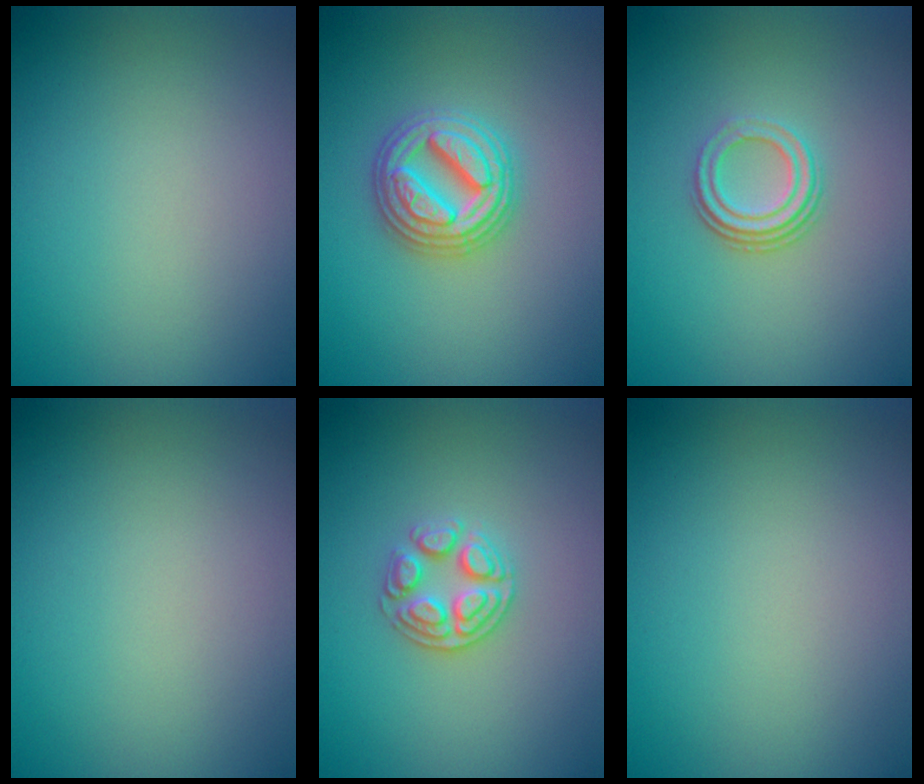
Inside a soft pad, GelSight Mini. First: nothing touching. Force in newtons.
{"total": 4.9, "press": 4.8, "slide": 0.8}
{"total": 3.0, "press": 2.2, "slide": 2.0}
{"total": 0.0}
{"total": 2.9, "press": 2.7, "slide": 1.0}
{"total": 0.0}